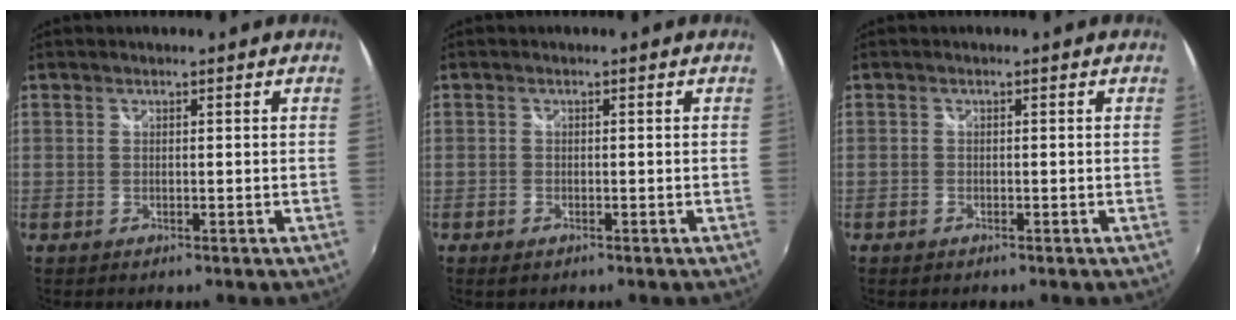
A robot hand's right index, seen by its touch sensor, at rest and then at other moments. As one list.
[{"total": 1.5, "force": [-1.0, 0.9, 0.6], "torque": [-0.014, -0.005, -0.019]}, {"total": 1.0, "force": [-0.8, 0.7, 0.2], "torque": [-0.007, -0.002, -0.015]}]